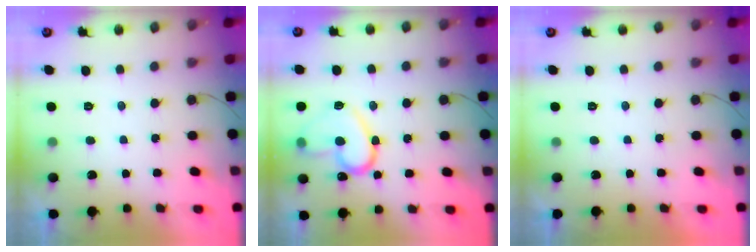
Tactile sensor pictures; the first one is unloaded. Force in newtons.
{"total": 15.5, "press": 15.4, "slide": 1.3}
{"total": 1.7, "press": 1.7, "slide": 0.0}